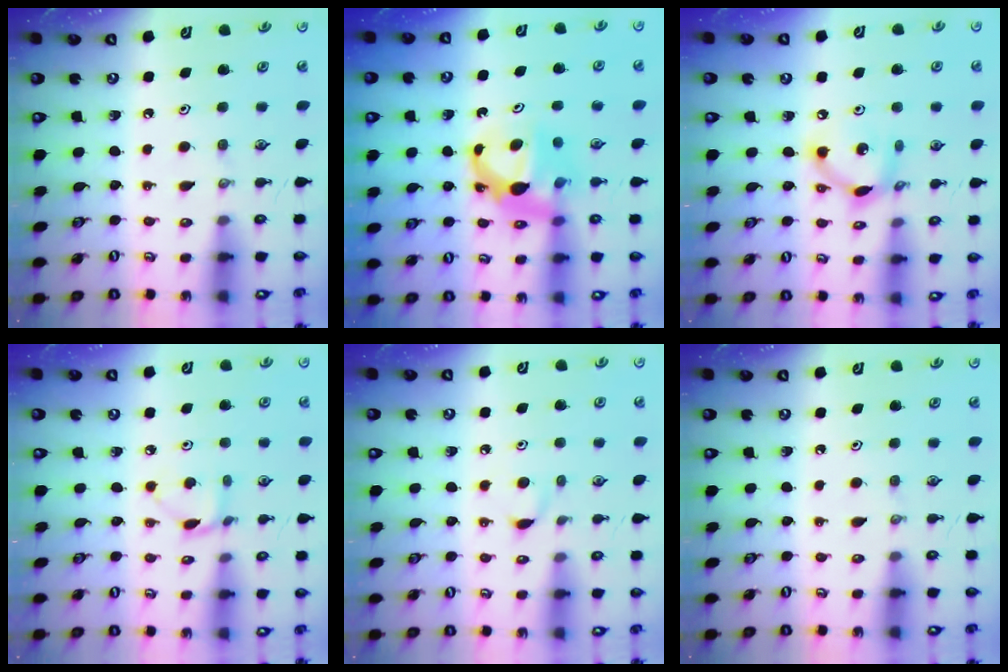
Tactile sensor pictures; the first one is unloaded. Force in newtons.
{"total": 7.1, "press": 7.1, "slide": 0.3}
{"total": 8.9, "press": 8.9, "slide": 0.6}
{"total": 2.8, "press": 2.8, "slide": 0.1}
{"total": 4.2, "press": 4.2, "slide": 0.5}
{"total": 0.0}